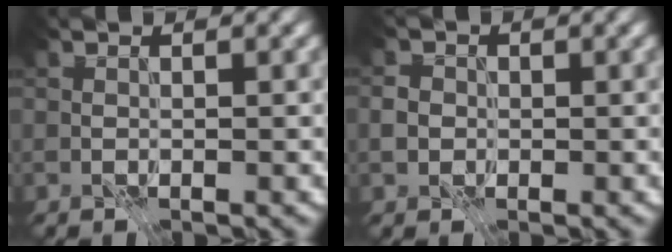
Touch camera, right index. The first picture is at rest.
{"total": 1.5, "force": [-0.2, 1.4, 0.5], "torque": [-0.007, 0.001, -0.008]}